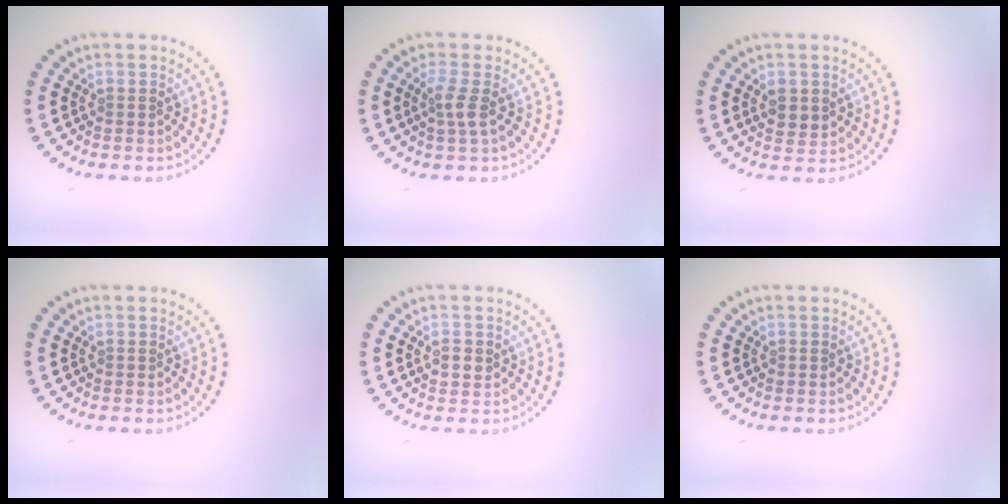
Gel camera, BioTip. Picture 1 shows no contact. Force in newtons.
{"total": 1.7, "press": 1.4, "slide": 1.0}
{"total": 1.8, "press": 1.7, "slide": 0.4}
{"total": 0.0}
{"total": 1.6, "press": 1.5, "slide": 0.4}
{"total": 0.0}